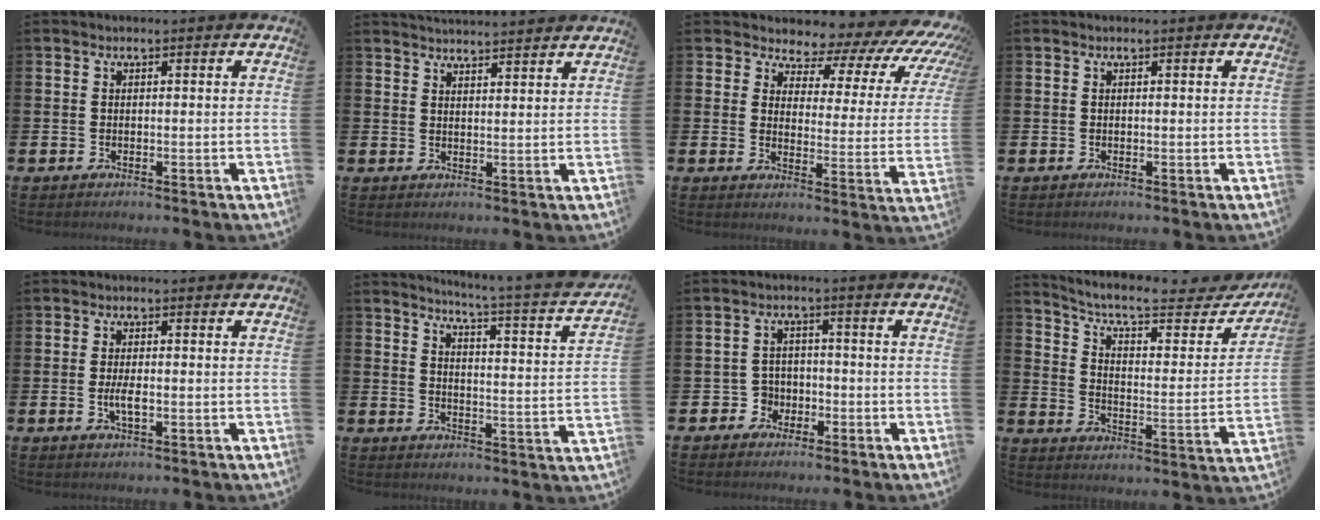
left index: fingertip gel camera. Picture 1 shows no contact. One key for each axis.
{"total": 3.4, "fx": 3.4, "fy": -0.2, "fz": 0.0, "tx": -0.007, "ty": -0.019, "tz": 0.062}
{"total": 4.7, "fx": 3.6, "fy": 2.8, "fz": 1.0, "tx": -0.021, "ty": -0.051, "tz": 0.047}
{"total": 0.0}
{"total": 2.6, "fx": -0.4, "fy": 0.9, "fz": 2.4, "tx": -0.044, "ty": -0.001, "tz": -0.007}
{"total": 4.1, "fx": 3.7, "fy": -0.7, "fz": 1.7, "tx": -0.038, "ty": -0.047, "tz": 0.050}
{"total": 3.1, "fx": -1.8, "fy": 2.5, "fz": 0.2, "tx": -0.022, "ty": 0.006, "tz": -0.041}
{"total": 8.2, "fx": 7.1, "fy": 2.0, "fz": 3.5, "tx": -0.090, "ty": -0.052, "tz": 0.115}